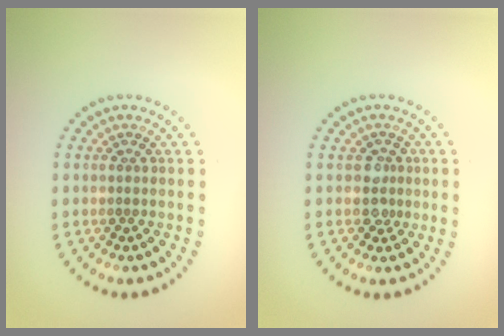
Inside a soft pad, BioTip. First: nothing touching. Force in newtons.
{"total": 1.8, "press": 1.5, "slide": 1.0}